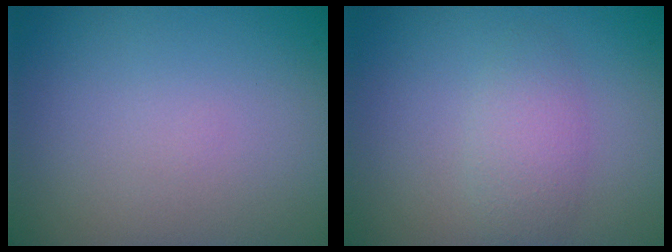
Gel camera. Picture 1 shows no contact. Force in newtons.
{"total": 2.4, "press": 2.4, "slide": 0.0}